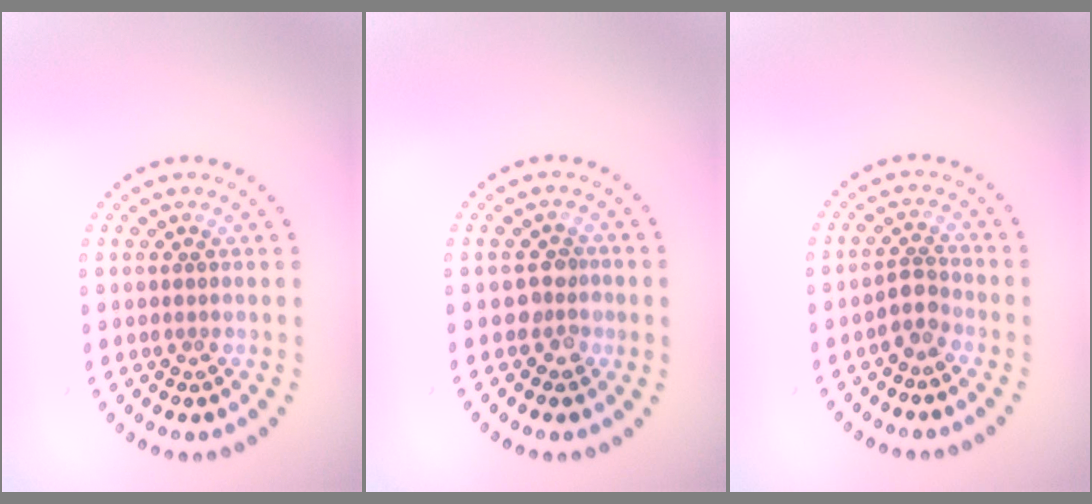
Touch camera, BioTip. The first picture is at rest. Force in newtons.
{"total": 1.8, "press": 1.6, "slide": 0.8}
{"total": 1.9, "press": 1.5, "slide": 1.2}